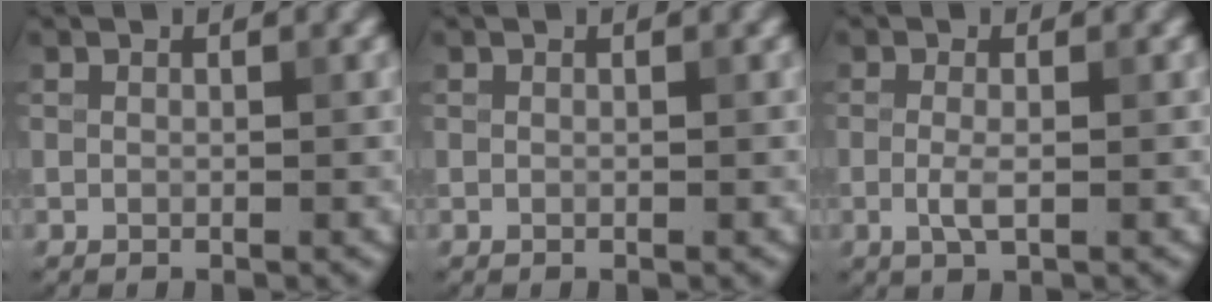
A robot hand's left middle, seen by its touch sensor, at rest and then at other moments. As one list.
[{"total": 0.0}, {"total": 1.7, "force": [-0.3, 0.5, 1.6], "torque": [-0.035, -0.004, -0.009]}]